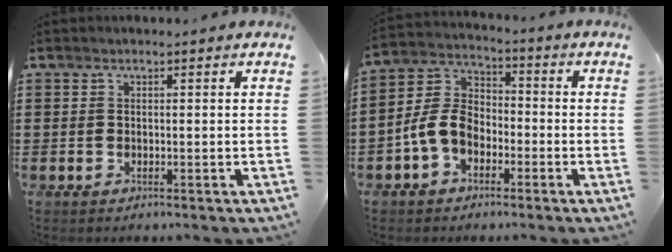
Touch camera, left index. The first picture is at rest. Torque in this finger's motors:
{"motor_torque": [1.23, 0.91, 0.71, 0.11]}